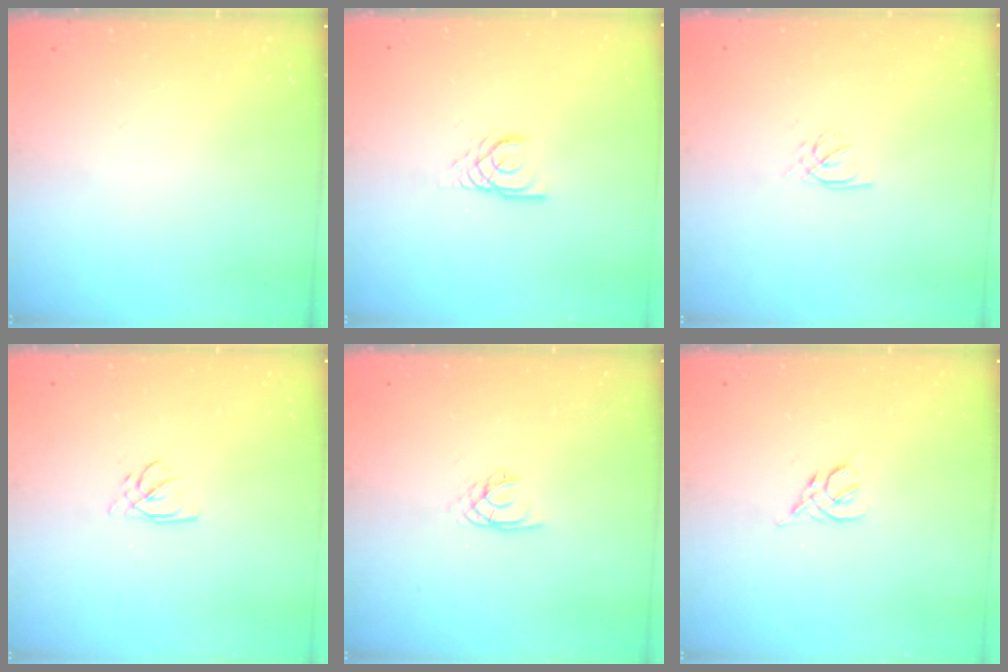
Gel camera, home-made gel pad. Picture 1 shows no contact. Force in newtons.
{"total": 2.9, "press": 2.9, "slide": 0.1}
{"total": 2.0, "press": 1.9, "slide": 0.5}
{"total": 2.3, "press": 2.3, "slide": 0.3}
{"total": 2.0, "press": 1.9, "slide": 0.4}
{"total": 2.5, "press": 2.4, "slide": 0.7}